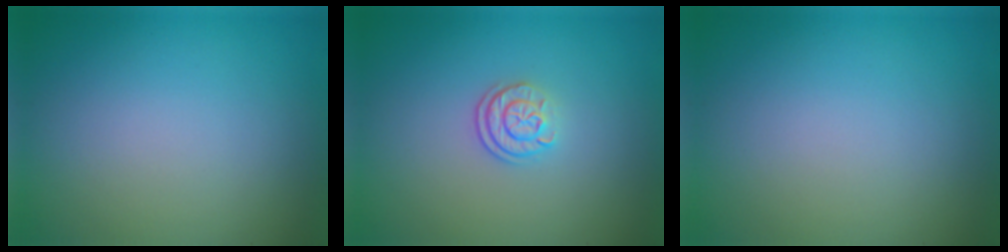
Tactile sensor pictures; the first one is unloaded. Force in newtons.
{"total": 2.2, "press": 1.8, "slide": 1.3}
{"total": 0.0}